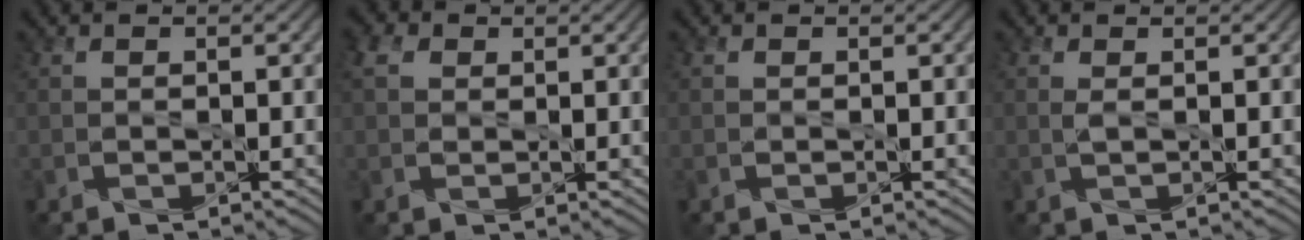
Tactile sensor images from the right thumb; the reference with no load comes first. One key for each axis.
{"total": 3.1, "fx": 1.1, "fy": 2.4, "fz": 1.7, "tx": -0.048, "ty": 0.008, "tz": 0.018}
{"total": 0.0}
{"total": 0.7, "fx": 0.1, "fy": 0.1, "fz": 0.7, "tx": -0.019, "ty": 0.001, "tz": 0.002}